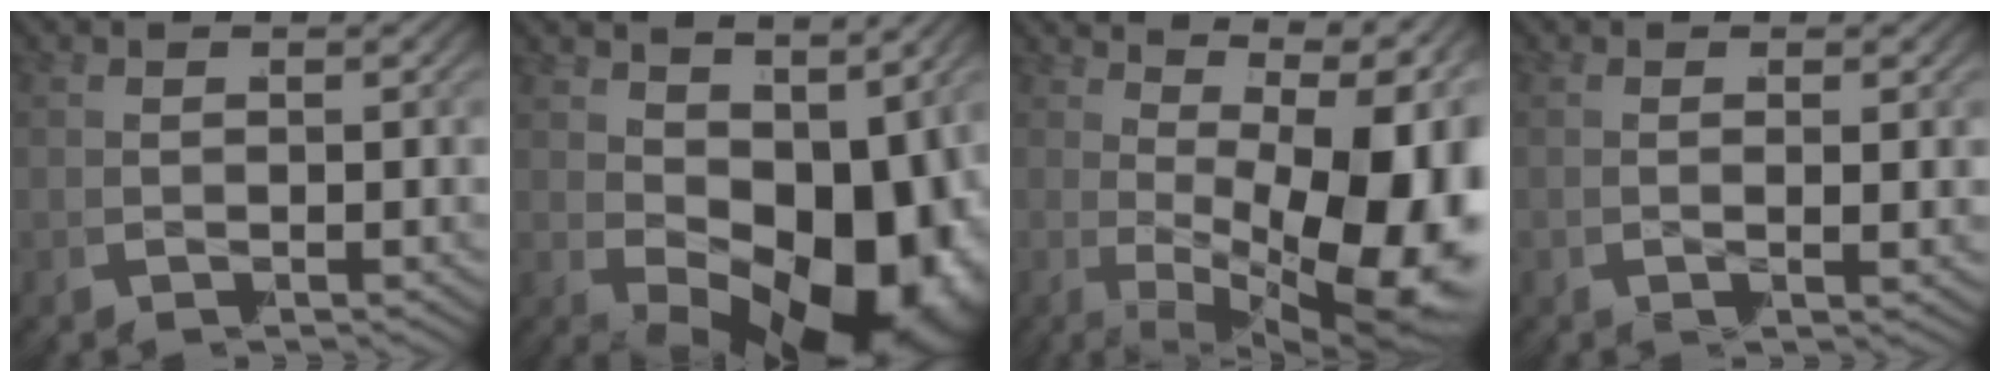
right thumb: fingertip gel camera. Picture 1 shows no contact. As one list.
[{"total": 15.6, "force": [-2.5, 9.5, 12.1], "torque": [-0.186, -0.036, -0.013]}, {"total": 18.0, "force": [-2.9, 9.6, 15.0], "torque": [-0.230, -0.049, -0.008]}, {"total": 0.9, "force": [0.0, -0.2, 0.8], "torque": [-0.009, 0.006, -0.006]}]